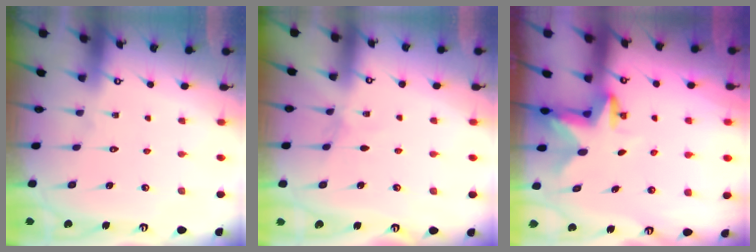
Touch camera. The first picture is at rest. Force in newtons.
{"total": 2.1, "press": 2.1, "slide": 0.3}
{"total": 2.9, "press": 2.8, "slide": 0.6}